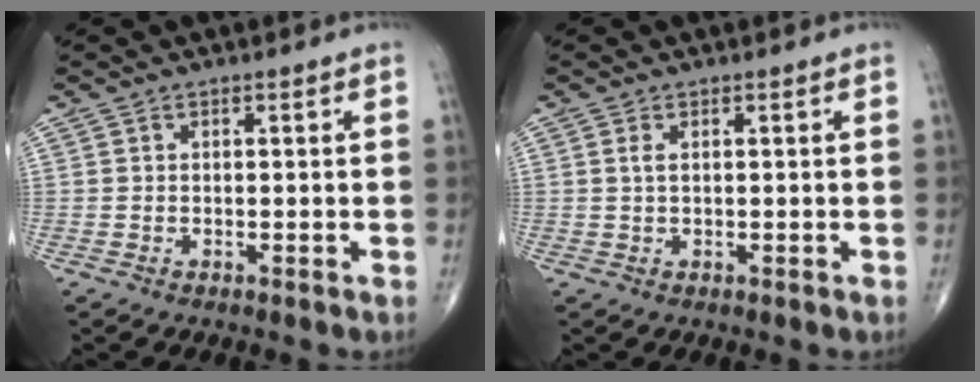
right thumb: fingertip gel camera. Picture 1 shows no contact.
{"total": 1.1, "force": [0.4, 0.4, 1.0], "torque": [-0.024, 0.004, 0.010]}